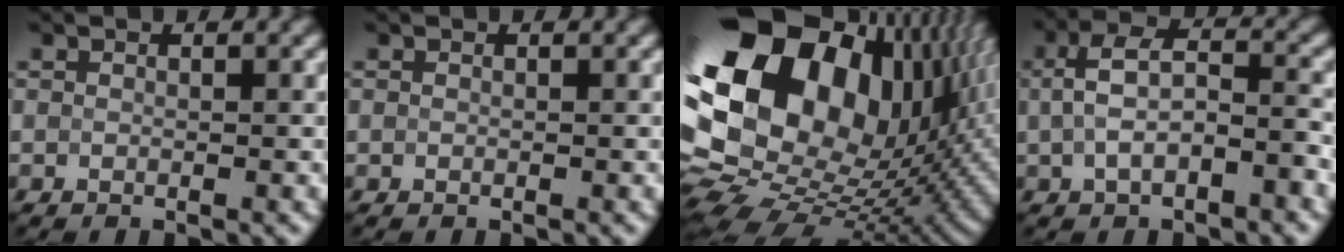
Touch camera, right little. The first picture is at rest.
{"total": 0.0}
{"total": 22.0, "force": [5.3, 15.1, 15.1], "torque": [-0.312, 0.025, 0.096]}
{"total": 4.9, "force": [-0.4, 2.6, 4.2], "torque": [-0.084, 0.011, -0.008]}